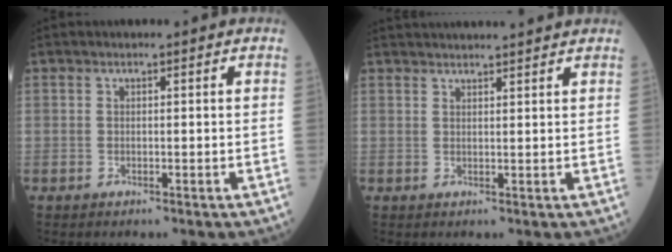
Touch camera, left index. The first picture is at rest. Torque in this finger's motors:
{"motor_torque": [0.54, -1.60, 0.09, 0.05]}